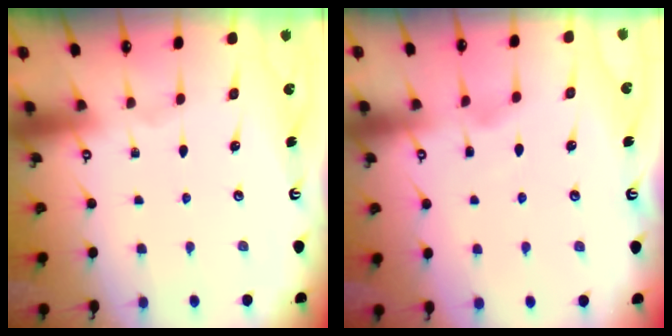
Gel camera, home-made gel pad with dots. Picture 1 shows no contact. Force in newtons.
{"total": 2.1, "press": 2.1, "slide": 0.3}